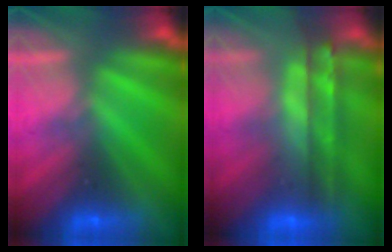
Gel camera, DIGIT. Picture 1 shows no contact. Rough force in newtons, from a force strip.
{"total": 8.5}